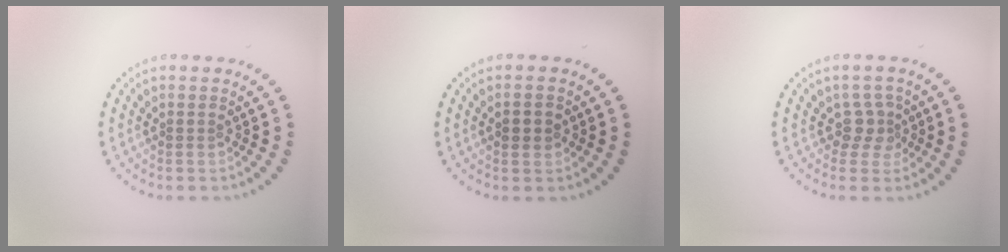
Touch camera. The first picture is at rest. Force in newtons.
{"total": 2.1, "press": 2.1, "slide": 0.2}
{"total": 1.9, "press": 1.4, "slide": 1.3}